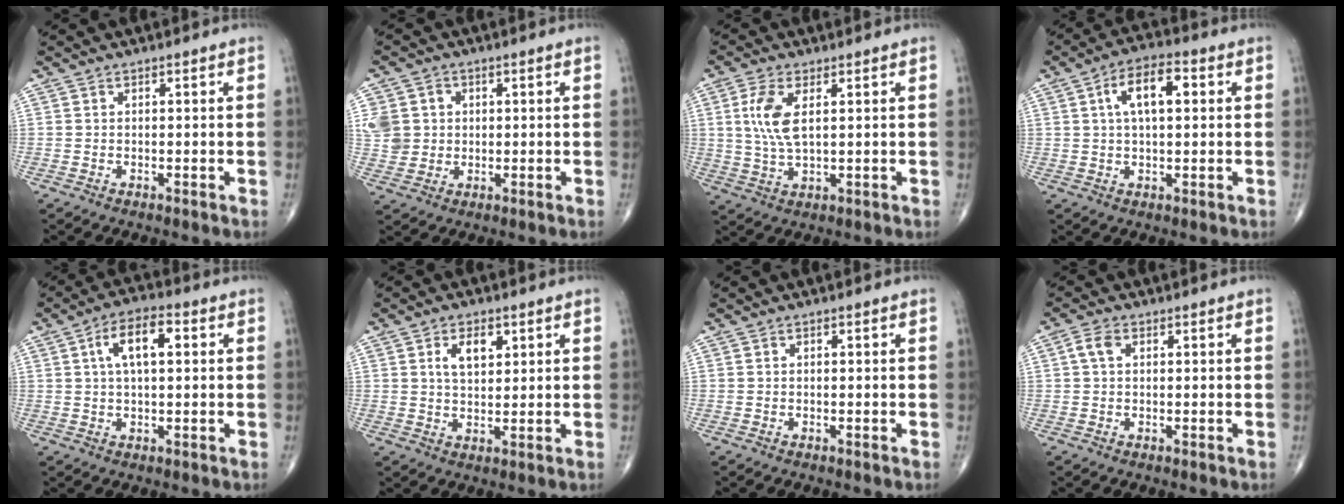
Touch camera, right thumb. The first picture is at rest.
{"total": 7.4, "force": [1.3, 6.8, 2.7], "torque": [-0.033, 0.005, 0.030]}
{"total": 6.3, "force": [1.5, 2.8, 5.5], "torque": [-0.127, -0.003, 0.033]}
{"total": 8.7, "force": [2.1, 4.0, 7.5], "torque": [-0.123, 0.015, 0.029]}
{"total": 8.3, "force": [2.0, 3.7, 7.2], "torque": [-0.123, 0.014, 0.029]}
{"total": 5.6, "force": [2.2, 3.1, 4.1], "torque": [-0.057, -0.011, 0.038]}
{"total": 0.0}
{"total": 2.7, "force": [0.7, 1.7, 2.0], "torque": [-0.043, 0.008, 0.011]}